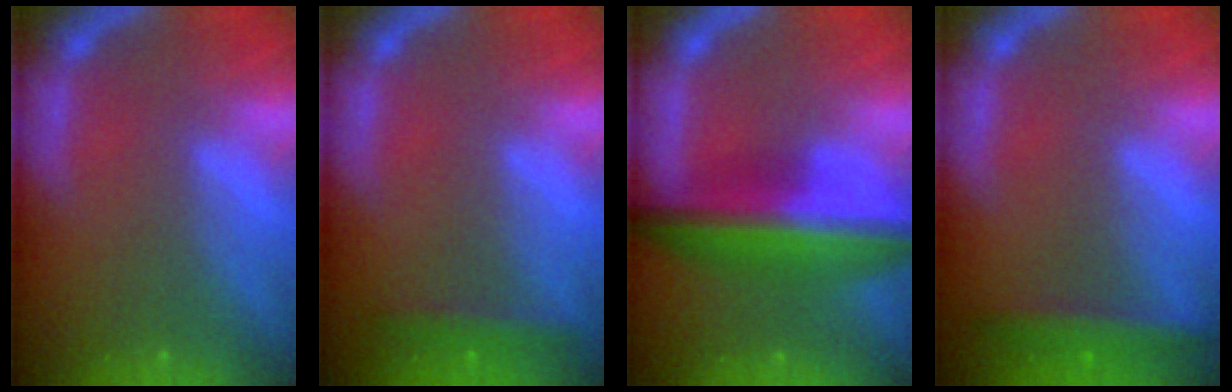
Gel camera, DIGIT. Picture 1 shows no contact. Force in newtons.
{"total": 1.9}
{"total": 8.5}
{"total": 3.0}